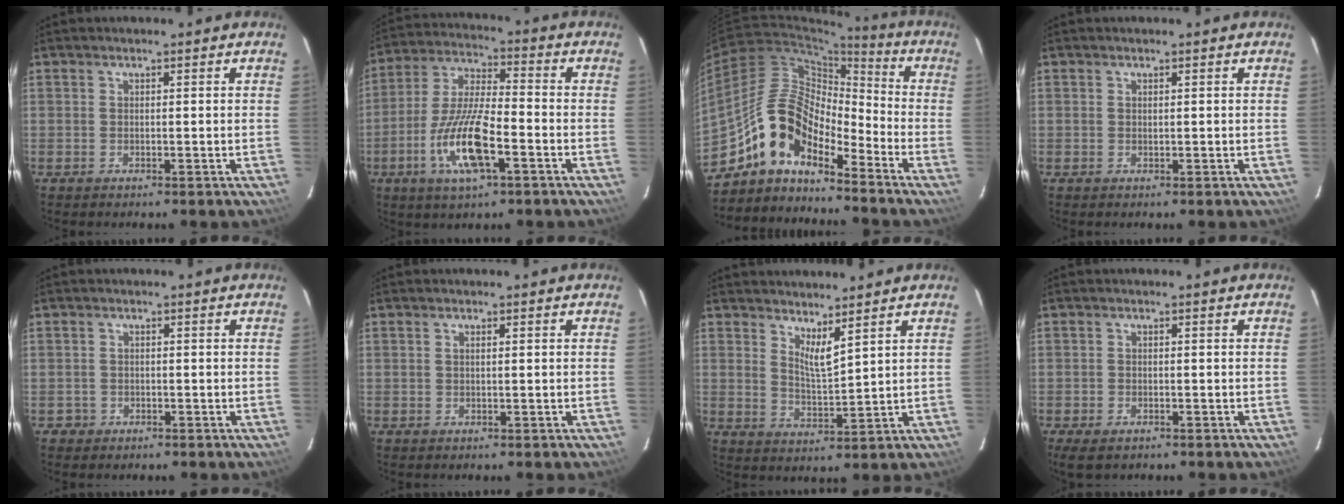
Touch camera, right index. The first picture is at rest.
{"total": 13.7, "force": [-5.6, 3.9, 11.9], "torque": [-0.253, -0.008, -0.109]}
{"total": 12.4, "force": [-9.7, 4.5, 6.1], "torque": [-0.107, 0.022, -0.197]}
{"total": 0.0}
{"total": 1.7, "force": [-0.8, 1.5, 0.0], "torque": [-0.004, 0.007, -0.010]}
{"total": 0.5, "force": [0.2, 0.1, 0.5], "torque": [-0.010, 0.003, 0.002]}
{"total": 4.5, "force": [3.6, 0.5, 2.6], "torque": [-0.046, -0.015, 0.060]}
{"total": 3.9, "force": [-2.7, 1.9, 2.1], "torque": [-0.051, -0.015, -0.047]}